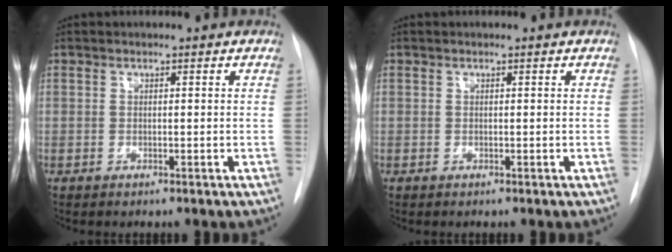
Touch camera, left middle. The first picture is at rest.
{"total": 0.0}